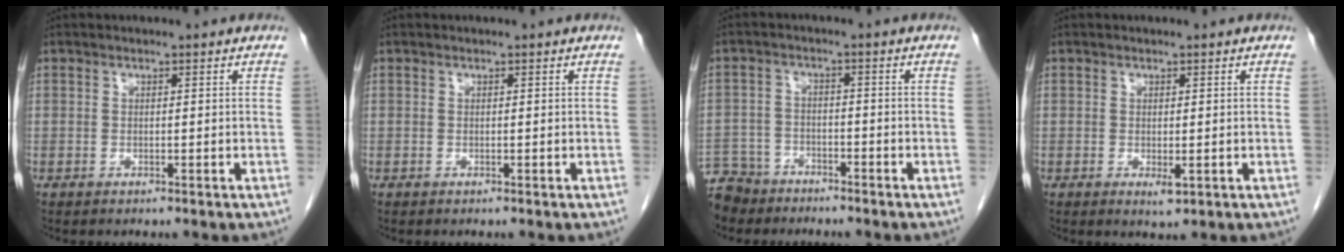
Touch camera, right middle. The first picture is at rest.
{"total": 0.0}
{"total": 8.7, "force": [-7.2, 4.8, 0.9], "torque": [-0.034, 0.000, -0.128]}
{"total": 1.5, "force": [-0.2, 0.5, 1.4], "torque": [-0.019, -0.006, 0.003]}